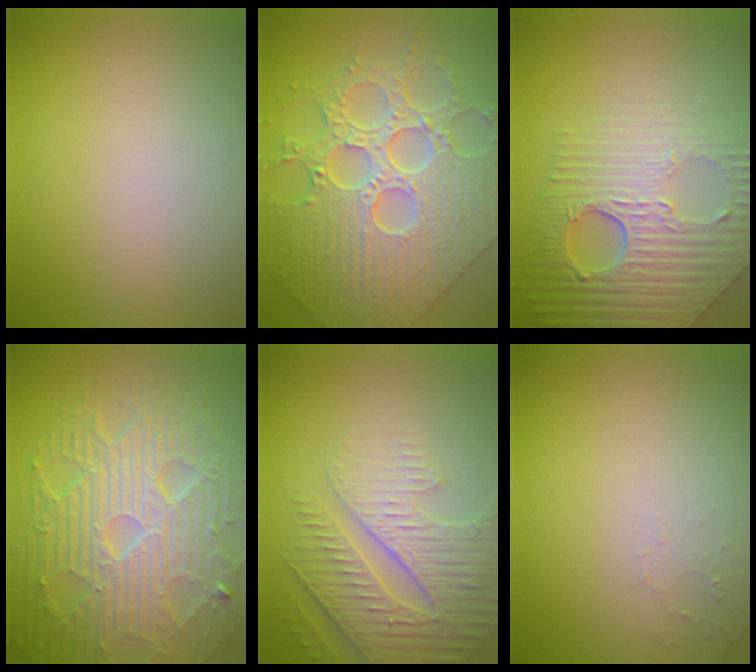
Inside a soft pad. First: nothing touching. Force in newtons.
{"total": 9.3, "press": 7.0, "slide": 6.1}
{"total": 9.0, "press": 6.2, "slide": 6.6}
{"total": 10.5, "press": 6.7, "slide": 8.1}
{"total": 5.5, "press": 4.8, "slide": 2.7}
{"total": 0.9, "press": 0.9, "slide": 0.2}